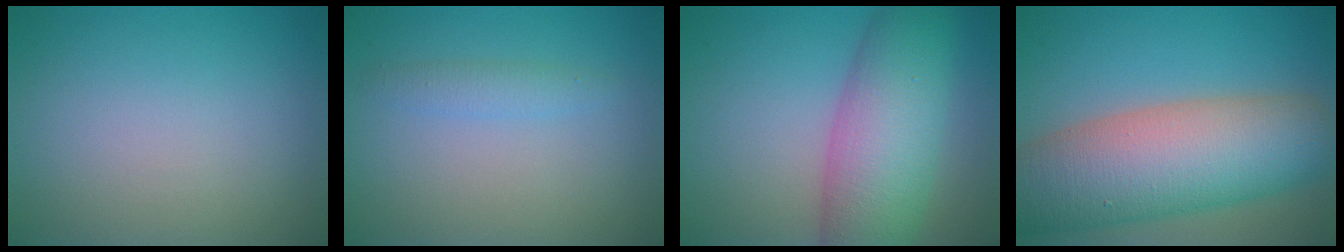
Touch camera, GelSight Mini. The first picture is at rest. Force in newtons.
{"total": 1.5, "press": 1.4, "slide": 0.1}
{"total": 8.9, "press": 8.9, "slide": 0.1}
{"total": 12.2, "press": 12.2, "slide": 0.7}